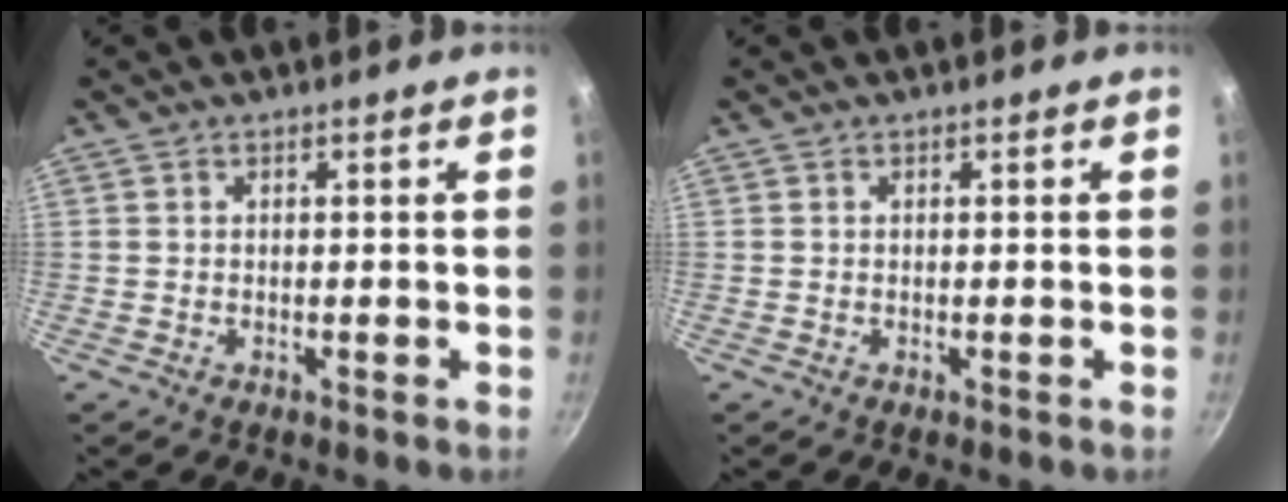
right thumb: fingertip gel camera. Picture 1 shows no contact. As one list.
[{"total": 0.0}]